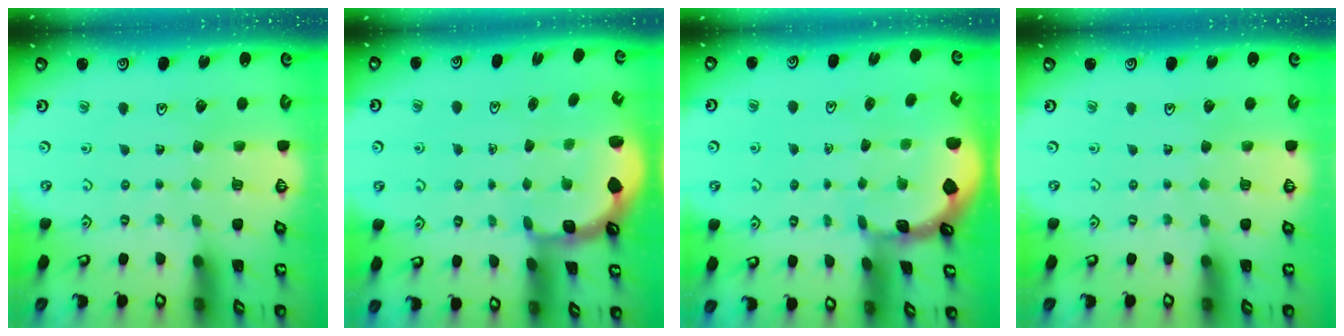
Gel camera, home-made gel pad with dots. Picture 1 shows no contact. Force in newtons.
{"total": 2.2, "press": 2.0, "slide": 1.1}
{"total": 1.0, "press": 0.9, "slide": 0.2}
{"total": 0.0}